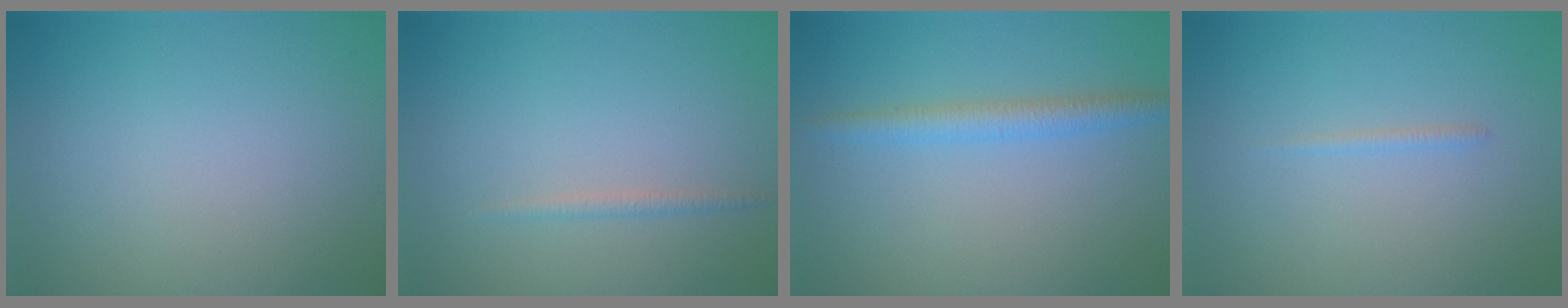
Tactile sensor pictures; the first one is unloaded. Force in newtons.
{"total": 0.8, "press": 0.8, "slide": 0.0}
{"total": 2.4, "press": 2.4, "slide": 0.2}
{"total": 0.6, "press": 0.6, "slide": 0.0}